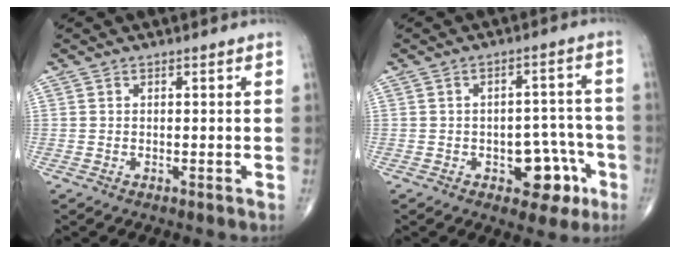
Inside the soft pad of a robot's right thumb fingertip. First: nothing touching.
{"total": 9.0, "force": [-3.8, 5.3, 6.1], "torque": [-0.038, 0.039, -0.042]}